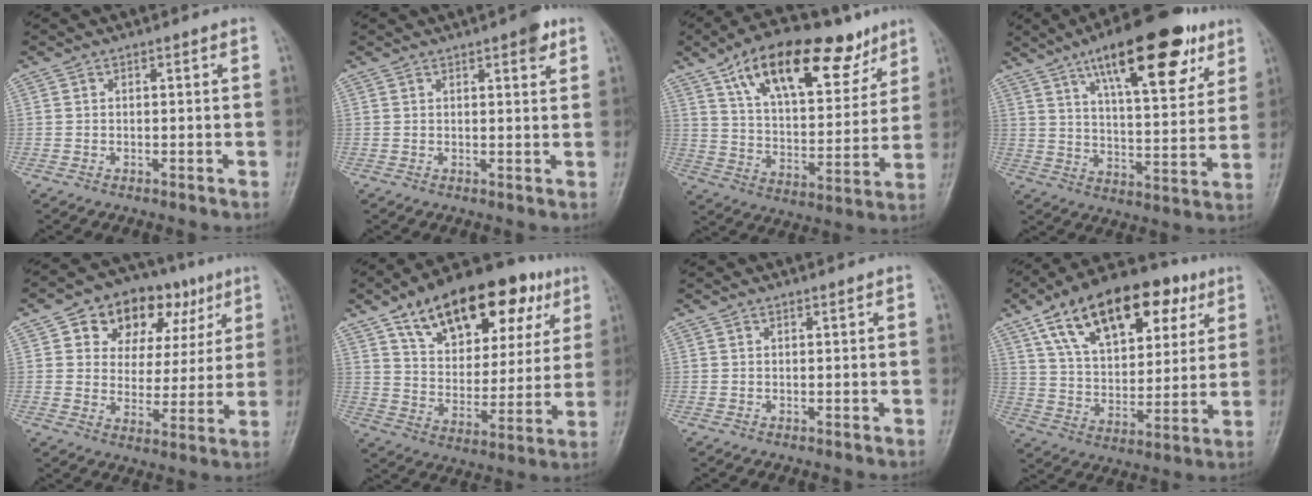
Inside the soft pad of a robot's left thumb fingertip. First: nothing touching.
{"total": 3.6, "force": [2.1, 1.1, 2.8], "torque": [-0.030, -0.007, 0.023]}
{"total": 22.8, "force": [13.3, 10.4, 15.4], "torque": [-0.207, -0.033, 0.223]}
{"total": 21.9, "force": [12.3, 7.6, 16.4], "torque": [-0.217, -0.035, 0.193]}
{"total": 17.1, "force": [7.6, 11.4, 10.3], "torque": [-0.094, 0.004, 0.117]}
{"total": 25.4, "force": [13.4, 13.3, 17.1], "torque": [-0.221, -0.007, 0.211]}
{"total": 0.6, "force": [0.5, 0.0, 0.3], "torque": [-0.007, -0.003, 0.009]}
{"total": 23.4, "force": [11.8, 12.5, 15.9], "torque": [-0.226, -0.009, 0.198]}